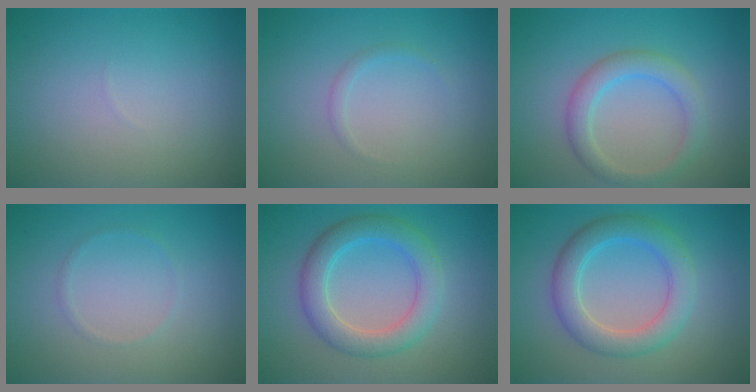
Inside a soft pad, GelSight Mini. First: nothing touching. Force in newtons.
{"total": 0.8, "press": 0.8, "slide": 0.1}
{"total": 3.1, "press": 3.1, "slide": 0.1}
{"total": 0.6, "press": 0.6, "slide": 0.1}
{"total": 4.4, "press": 4.4, "slide": 0.2}
{"total": 4.4, "press": 4.4, "slide": 0.2}